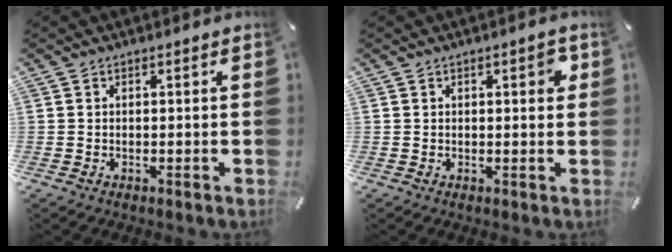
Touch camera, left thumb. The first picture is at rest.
{"total": 3.0, "force": [0.8, 1.2, 2.7], "torque": [-0.029, -0.002, 0.006]}